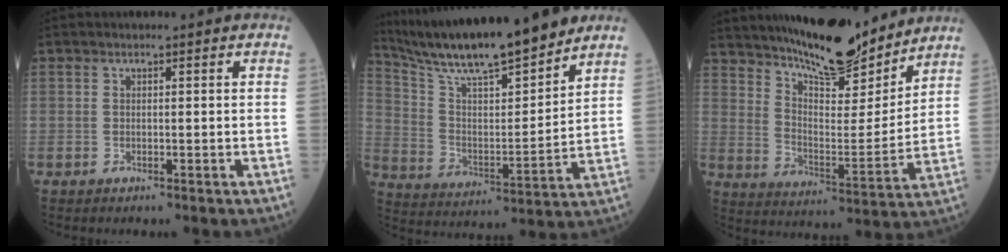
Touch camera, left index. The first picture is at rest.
{"total": 18.4, "force": [16.2, 1.2, 8.7], "torque": [-0.161, 0.002, 0.281]}
{"total": 16.5, "force": [14.5, 2.8, 7.4], "torque": [-0.122, -0.013, 0.235]}